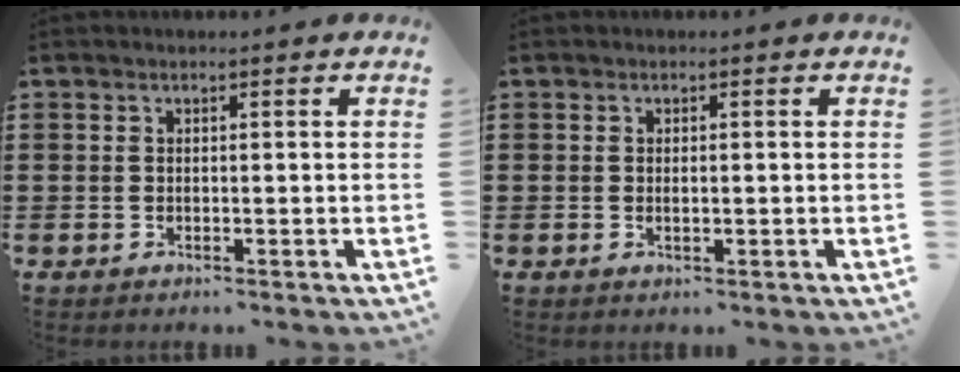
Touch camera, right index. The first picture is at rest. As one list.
[{"total": 0.9, "force": [0.0, 0.3, 0.9], "torque": [-0.017, 0.000, -0.001]}]